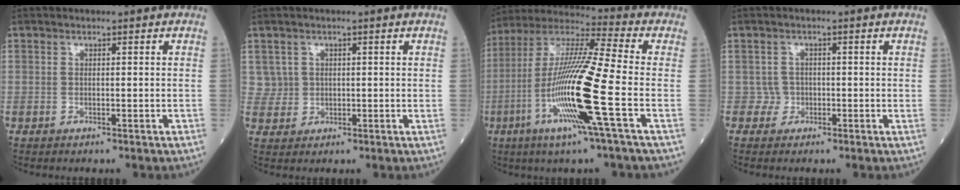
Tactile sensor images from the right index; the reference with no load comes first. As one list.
[{"total": 2.8, "force": [1.0, 2.7, 0.0], "torque": [0.013, 0.004, 0.017]}, {"total": 17.6, "force": [-5.1, -0.7, 16.8], "torque": [-0.339, -0.018, -0.110]}, {"total": 1.5, "force": [-0.6, 1.3, -0.3], "torque": [0.016, 0.011, -0.017]}]